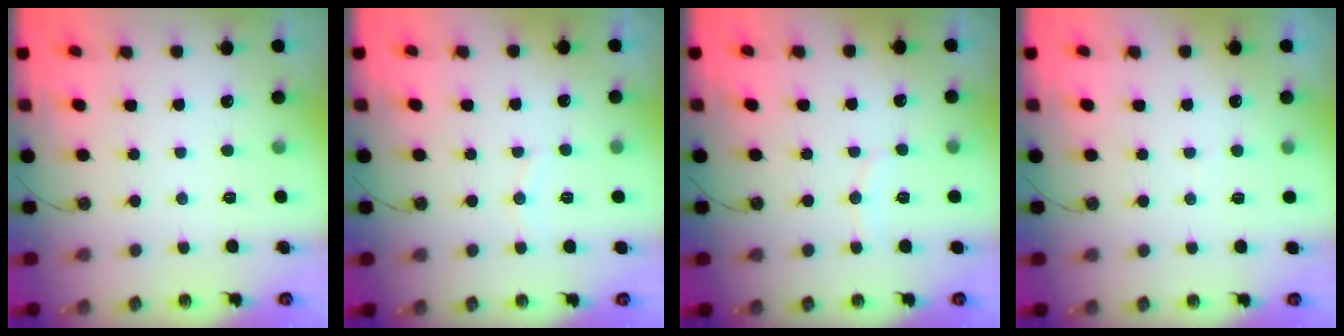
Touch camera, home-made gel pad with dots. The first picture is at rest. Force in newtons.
{"total": 3.5, "press": 3.4, "slide": 0.8}
{"total": 5.1, "press": 5.1, "slide": 0.4}
{"total": 2.8, "press": 2.6, "slide": 1.1}